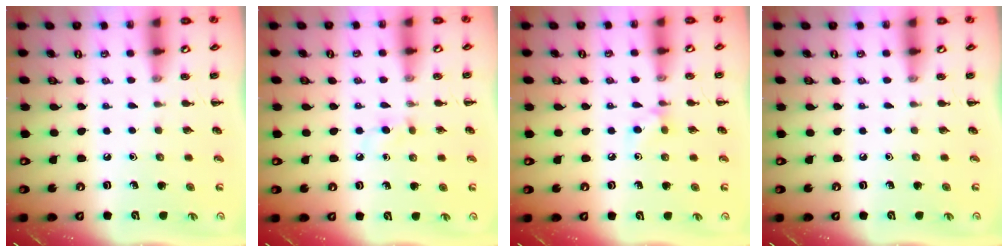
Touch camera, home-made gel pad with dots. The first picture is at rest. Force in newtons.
{"total": 2.6, "press": 2.4, "slide": 1.1}
{"total": 5.9, "press": 5.6, "slide": 1.8}
{"total": 0.0}